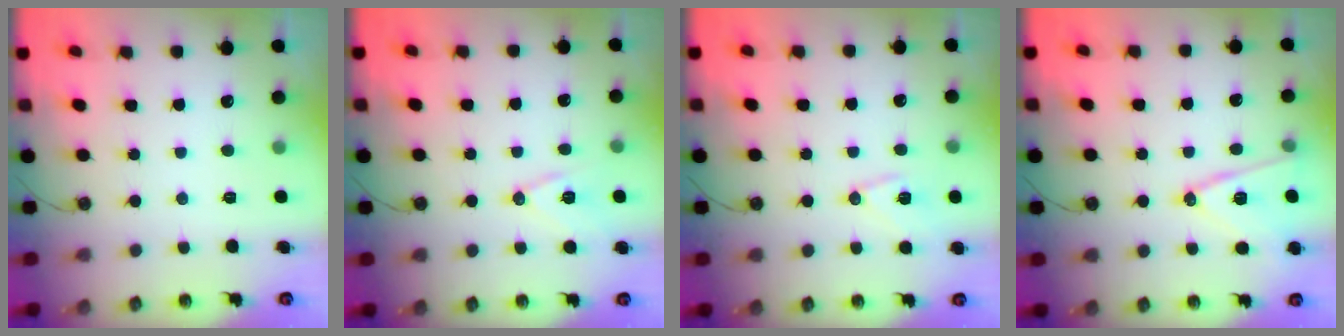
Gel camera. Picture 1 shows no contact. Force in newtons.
{"total": 10.5, "press": 9.9, "slide": 3.4}
{"total": 9.1, "press": 9.1, "slide": 0.8}
{"total": 13.5, "press": 13.0, "slide": 3.8}